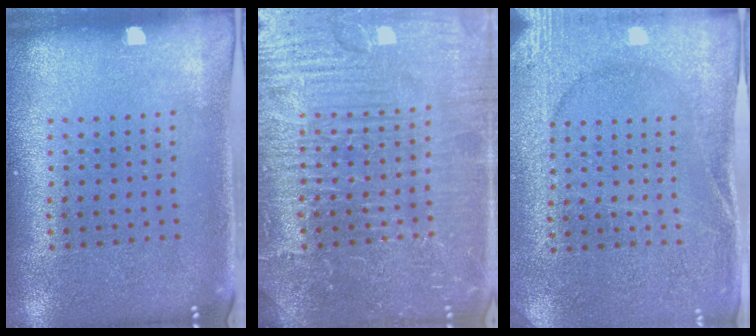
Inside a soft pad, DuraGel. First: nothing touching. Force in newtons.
{"total": 7.5, "press": 7.4, "slide": 0.9}
{"total": 2.7, "press": 2.7, "slide": 0.2}